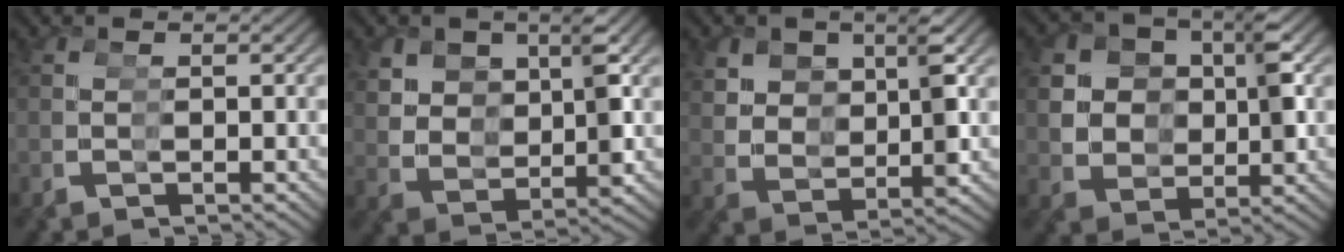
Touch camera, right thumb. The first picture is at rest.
{"total": 3.2, "force": [2.6, 1.5, 1.2], "torque": [-0.043, -0.003, 0.053]}
{"total": 2.9, "force": [2.5, 1.1, 0.9], "torque": [-0.034, 0.000, 0.050]}
{"total": 4.7, "force": [1.3, 4.1, 2.0], "torque": [-0.051, -0.011, 0.035]}